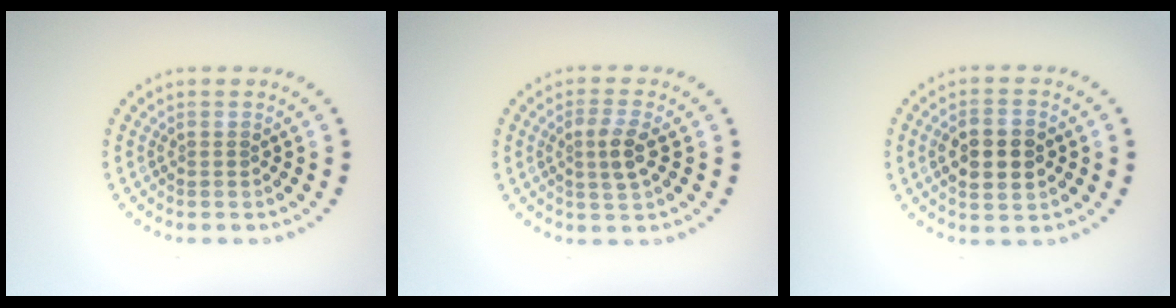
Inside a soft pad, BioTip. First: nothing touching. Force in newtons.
{"total": 2.6, "press": 2.4, "slide": 1.0}
{"total": 4.5, "press": 4.5, "slide": 0.3}